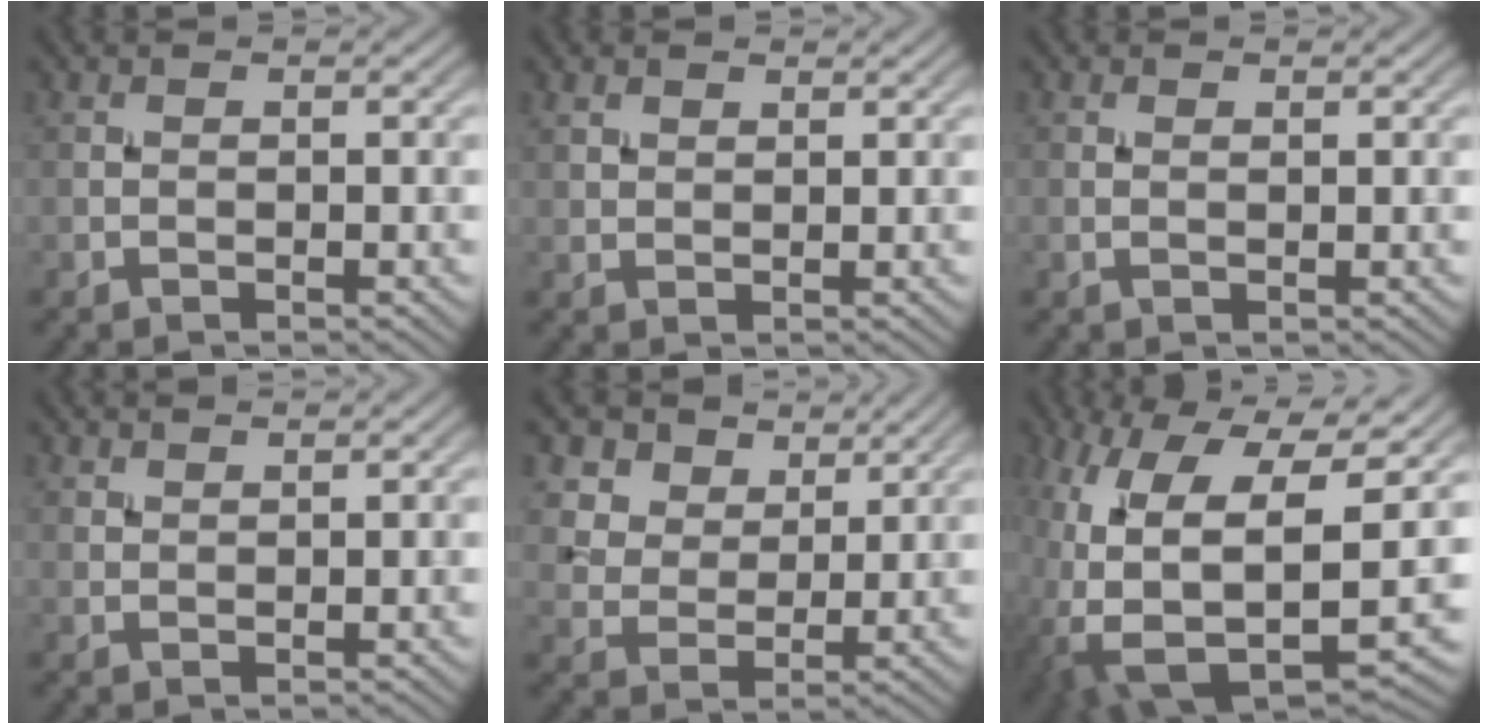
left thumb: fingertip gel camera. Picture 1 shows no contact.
{"total": 1.8, "force": [1.3, 0.9, 0.8], "torque": [-0.023, 0.002, 0.032]}
{"total": 0.6, "force": [0.4, 0.1, 0.5], "torque": [-0.010, 0.001, 0.006]}
{"total": 1.5, "force": [1.4, 0.2, 0.5], "torque": [-0.015, -0.001, 0.029]}
{"total": 8.7, "force": [6.1, 5.3, 3.1], "torque": [-0.091, -0.021, 0.130]}
{"total": 17.8, "force": [-0.2, 9.5, 15.1], "torque": [-0.298, -0.039, 0.032]}